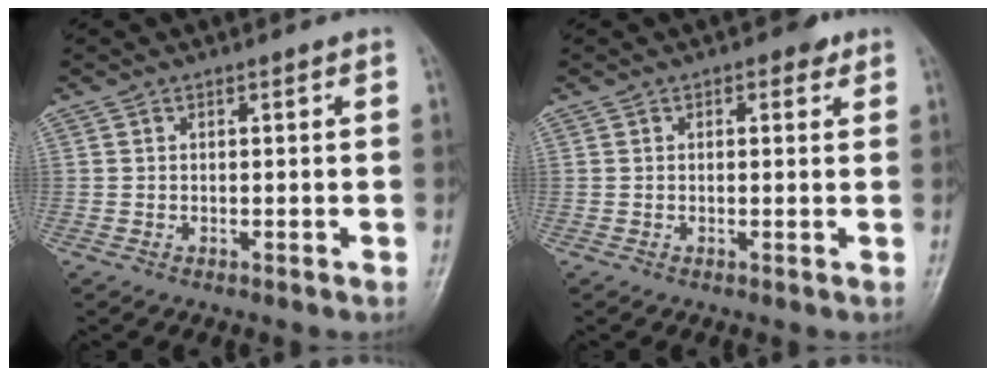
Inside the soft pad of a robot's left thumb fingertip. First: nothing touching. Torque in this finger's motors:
{"motor_torque": [0.25, 0.03, 0.28, -0.19, 0.03]}